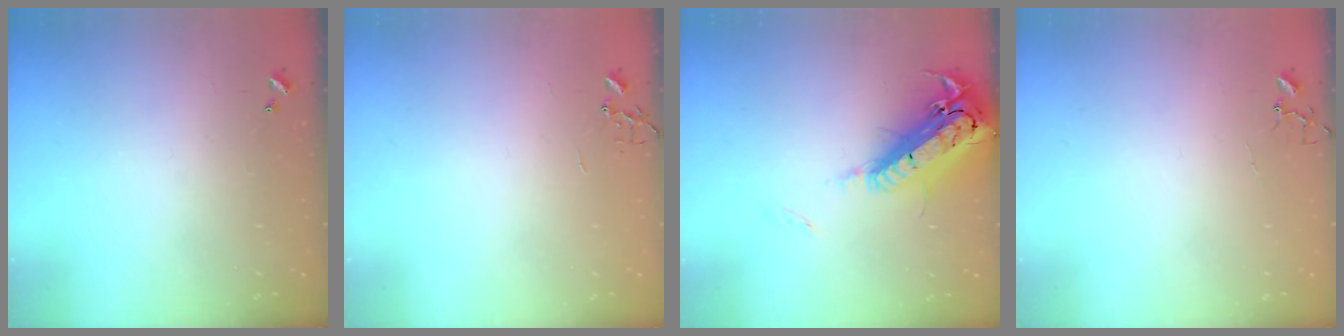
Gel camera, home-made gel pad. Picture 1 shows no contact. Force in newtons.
{"total": 0.0}
{"total": 22.8, "press": 22.3, "slide": 4.6}
{"total": 3.4, "press": 3.4, "slide": 0.3}